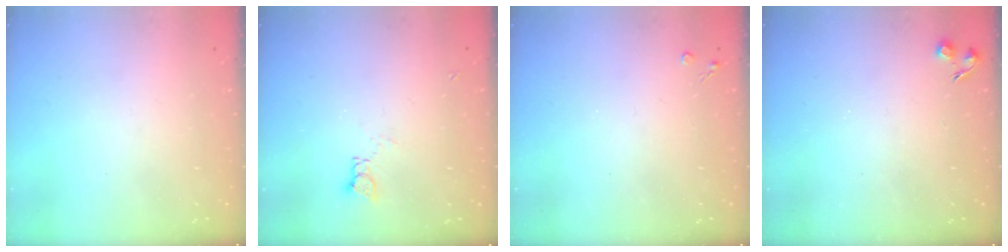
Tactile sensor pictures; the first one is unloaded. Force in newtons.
{"total": 2.8, "press": 2.8, "slide": 0.4}
{"total": 2.1, "press": 2.1, "slide": 0.4}
{"total": 4.9, "press": 4.9, "slide": 0.5}